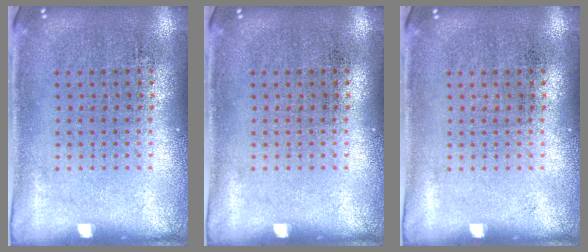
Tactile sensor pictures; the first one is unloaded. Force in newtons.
{"total": 0.0}
{"total": 0.0}